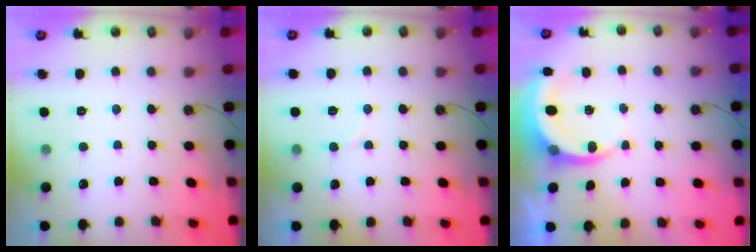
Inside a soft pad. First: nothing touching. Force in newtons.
{"total": 4.2, "press": 4.1, "slide": 0.8}
{"total": 4.5, "press": 4.5, "slide": 0.3}